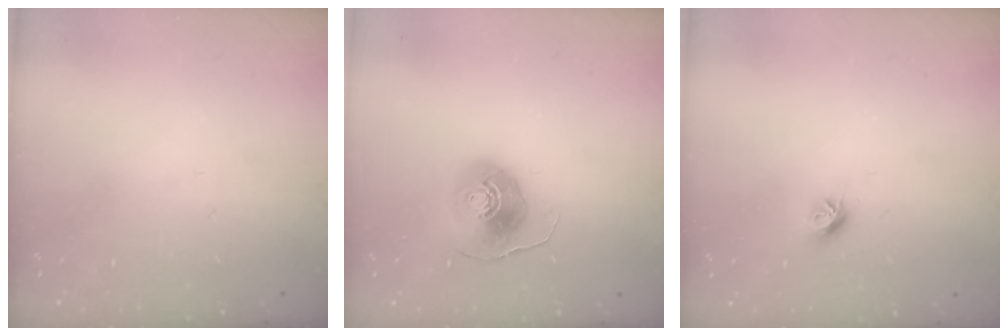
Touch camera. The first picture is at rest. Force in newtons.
{"total": 8.1, "press": 8.1, "slide": 0.3}
{"total": 6.5, "press": 6.5, "slide": 0.7}